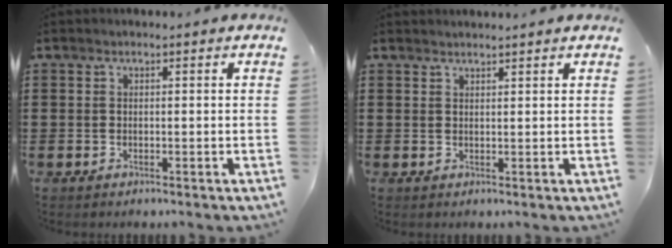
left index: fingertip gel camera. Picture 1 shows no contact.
{"total": 1.2, "force": [1.2, -0.1, 0.1], "torque": [-0.003, -0.002, 0.024]}